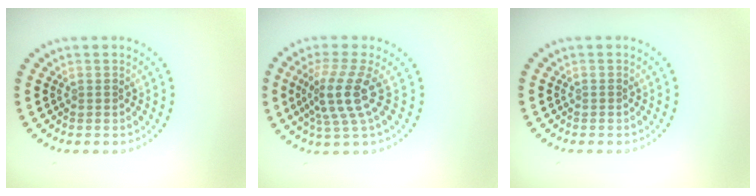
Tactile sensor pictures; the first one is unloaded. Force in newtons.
{"total": 4.1, "press": 3.1, "slide": 2.6}
{"total": 0.0}